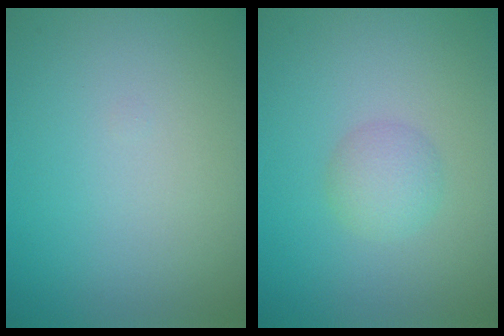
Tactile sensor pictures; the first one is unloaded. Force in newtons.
{"total": 2.0, "press": 2.0, "slide": 0.1}